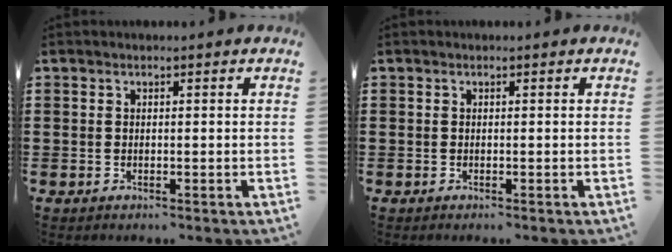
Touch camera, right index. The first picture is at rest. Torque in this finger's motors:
{"motor_torque": [0.21, -0.26, 0.05, 0.00]}